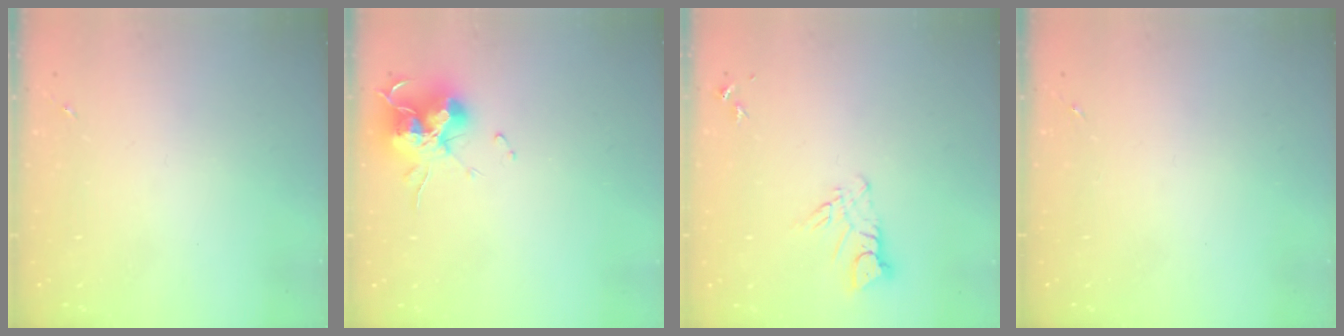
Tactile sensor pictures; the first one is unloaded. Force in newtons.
{"total": 15.2, "press": 15.1, "slide": 2.0}
{"total": 7.0, "press": 7.0, "slide": 0.7}
{"total": 0.0}